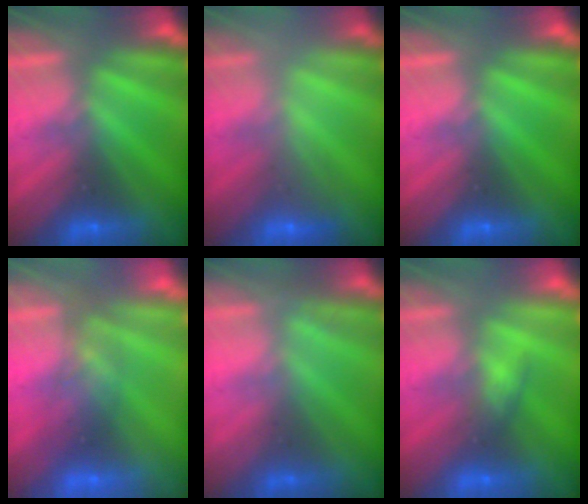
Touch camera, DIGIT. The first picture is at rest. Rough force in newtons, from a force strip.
{"total": 2.1}
{"total": 0.0}
{"total": 2.6}
{"total": 2.4}
{"total": 2.6}